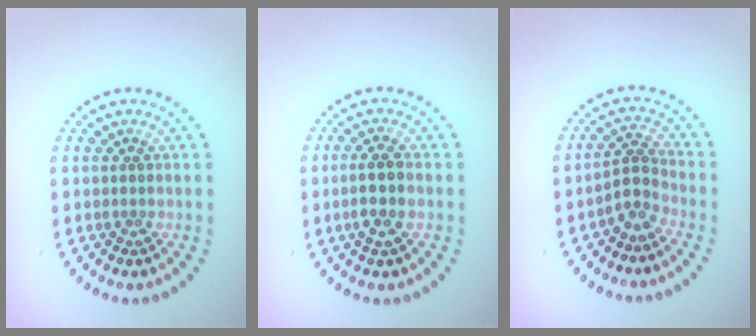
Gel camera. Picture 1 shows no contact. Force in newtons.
{"total": 2.6, "press": 2.4, "slide": 0.9}
{"total": 2.4, "press": 1.7, "slide": 1.7}